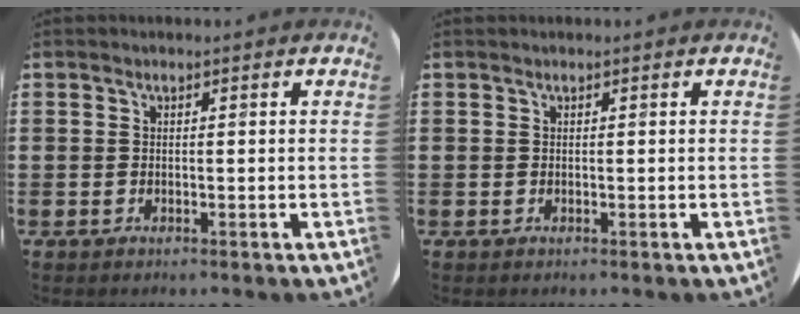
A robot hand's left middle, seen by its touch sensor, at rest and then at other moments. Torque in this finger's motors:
{"motor_torque": [-0.34, -0.06, 0.00, 0.01]}